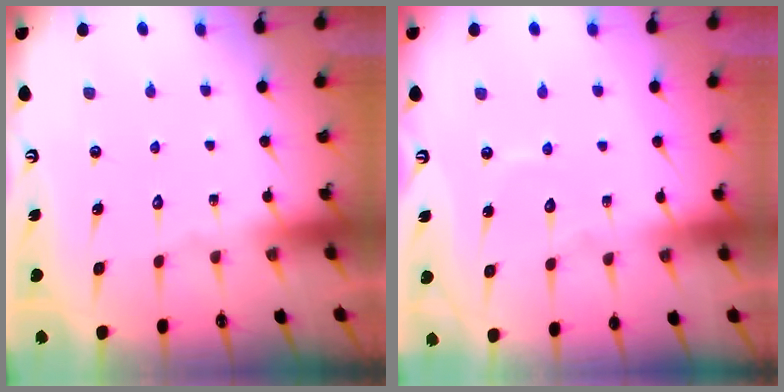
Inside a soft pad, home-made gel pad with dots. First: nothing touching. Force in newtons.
{"total": 4.3, "press": 4.3, "slide": 0.3}